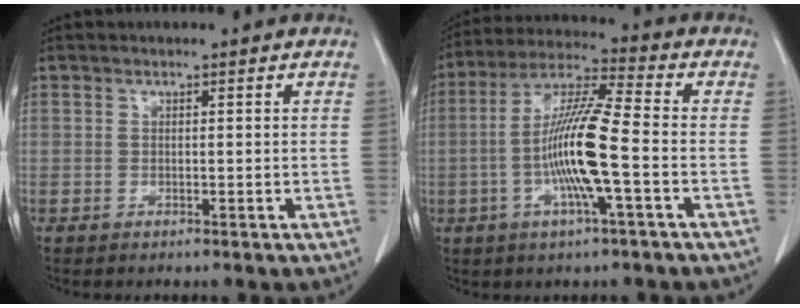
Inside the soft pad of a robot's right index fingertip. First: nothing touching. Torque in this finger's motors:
{"motor_torque": [1.83, -0.31, 0.43, 0.21]}